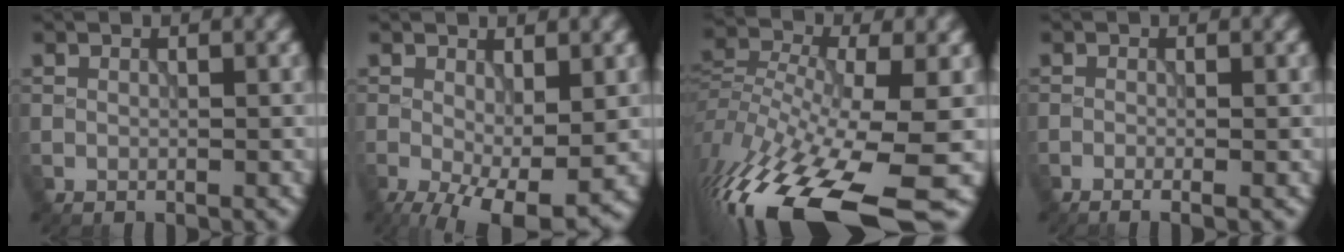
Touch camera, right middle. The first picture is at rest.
{"total": 8.0, "force": [-2.7, 3.2, 6.8], "torque": [-0.131, -0.025, -0.033]}
{"total": 15.8, "force": [-9.1, 5.5, 11.7], "torque": [-0.258, -0.019, -0.152]}
{"total": 1.7, "force": [-0.7, 0.6, 1.4], "torque": [-0.016, -0.004, -0.016]}